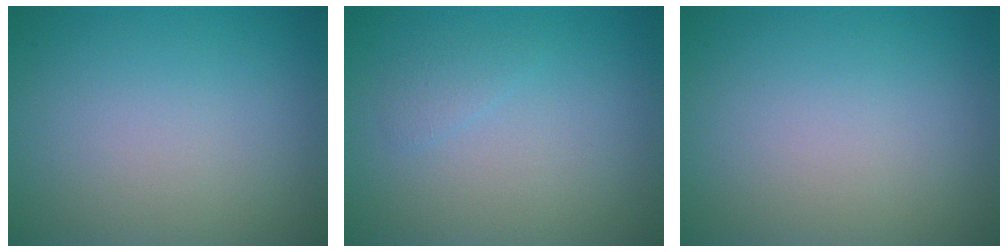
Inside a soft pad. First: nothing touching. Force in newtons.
{"total": 0.9, "press": 0.9, "slide": 0.1}
{"total": 0.0}